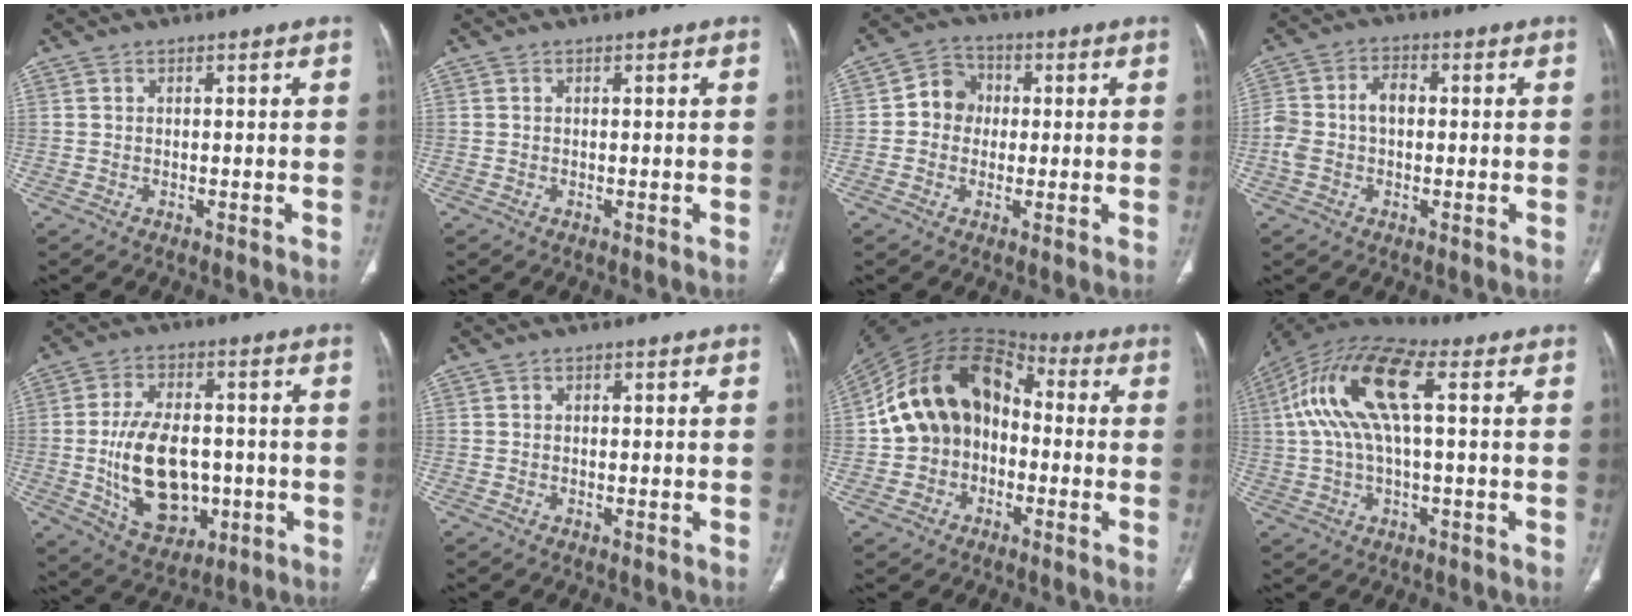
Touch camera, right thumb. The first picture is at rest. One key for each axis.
{"total": 0.0}
{"total": 6.3, "fx": 0.2, "fy": 5.7, "fz": 2.6, "tx": -0.016, "ty": 0.014, "tz": -0.009}
{"total": 9.3, "fx": -0.3, "fy": 6.1, "fz": 7.1, "tx": -0.153, "ty": 0.031, "tz": -0.010}
{"total": 14.5, "fx": -2.2, "fy": 9.4, "fz": 10.9, "tx": -0.157, "ty": 0.007, "tz": -0.017}
{"total": 0.5, "fx": 0.1, "fy": 0.4, "fz": 0.3, "tx": -0.002, "ty": 0.001, "tz": -0.001}
{"total": 16.5, "fx": -0.8, "fy": 12.9, "fz": 10.4, "tx": -0.160, "ty": 0.047, "tz": -0.025}
{"total": 16.8, "fx": 3.4, "fy": 6.6, "fz": 15.1, "tx": -0.316, "ty": 0.044, "tz": 0.058}